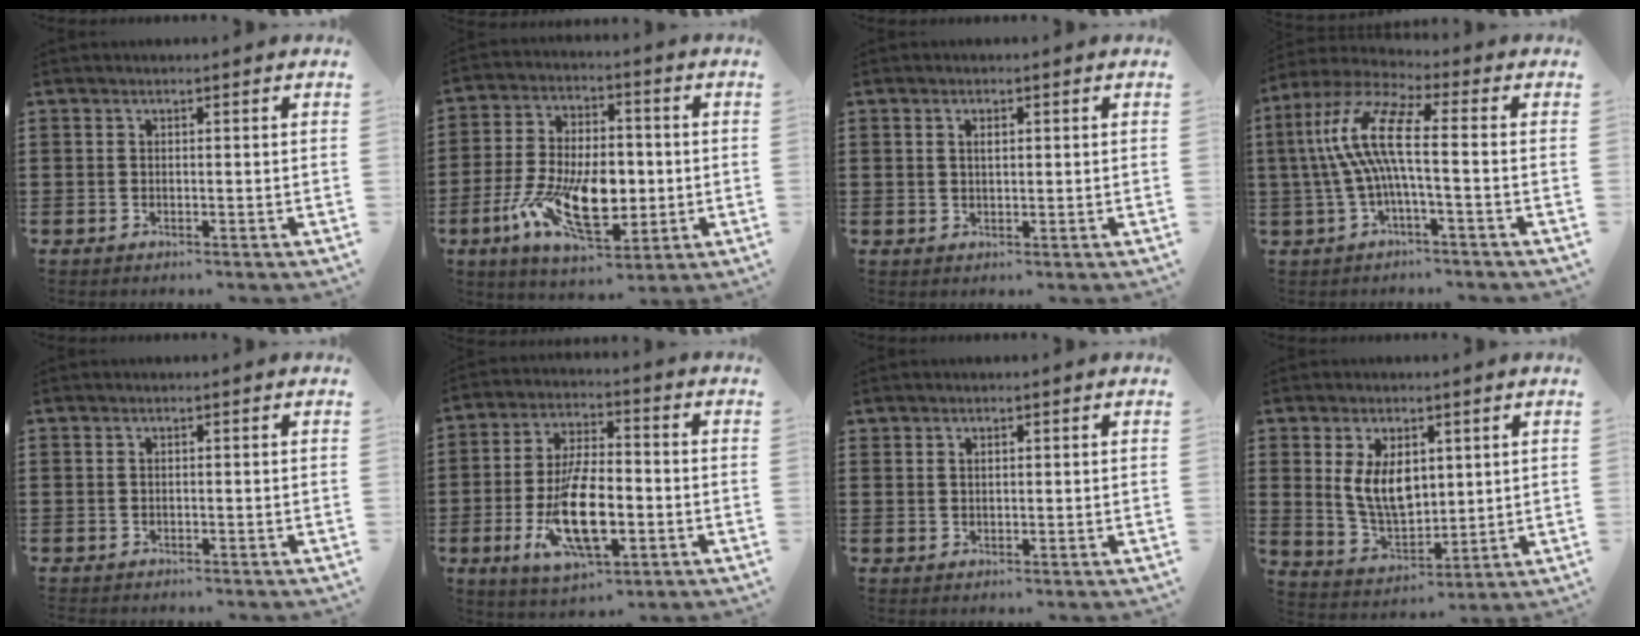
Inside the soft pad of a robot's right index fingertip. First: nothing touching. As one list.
[{"total": 13.8, "force": [-3.2, 7.1, 11.5], "torque": [-0.241, -0.006, -0.056]}, {"total": 1.5, "force": [0.6, 0.7, 1.3], "torque": [-0.026, 0.005, 0.010]}, {"total": 11.2, "force": [-0.4, 2.6, 10.9], "torque": [-0.248, -0.010, -0.021]}, {"total": 0.0}, {"total": 12.9, "force": [-3.5, 5.2, 11.3], "torque": [-0.225, -0.011, -0.061]}, {"total": 1.0, "force": [0.7, 0.5, 0.4], "torque": [-0.009, 0.002, 0.014]}, {"total": 7.7, "force": [2.2, 4.7, 5.7], "torque": [-0.126, 0.003, 0.037]}]